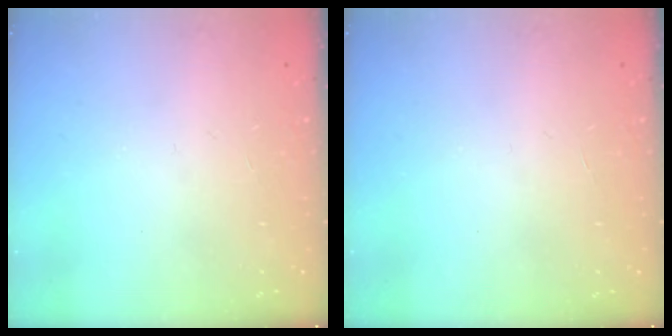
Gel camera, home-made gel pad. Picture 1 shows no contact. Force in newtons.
{"total": 0.0}